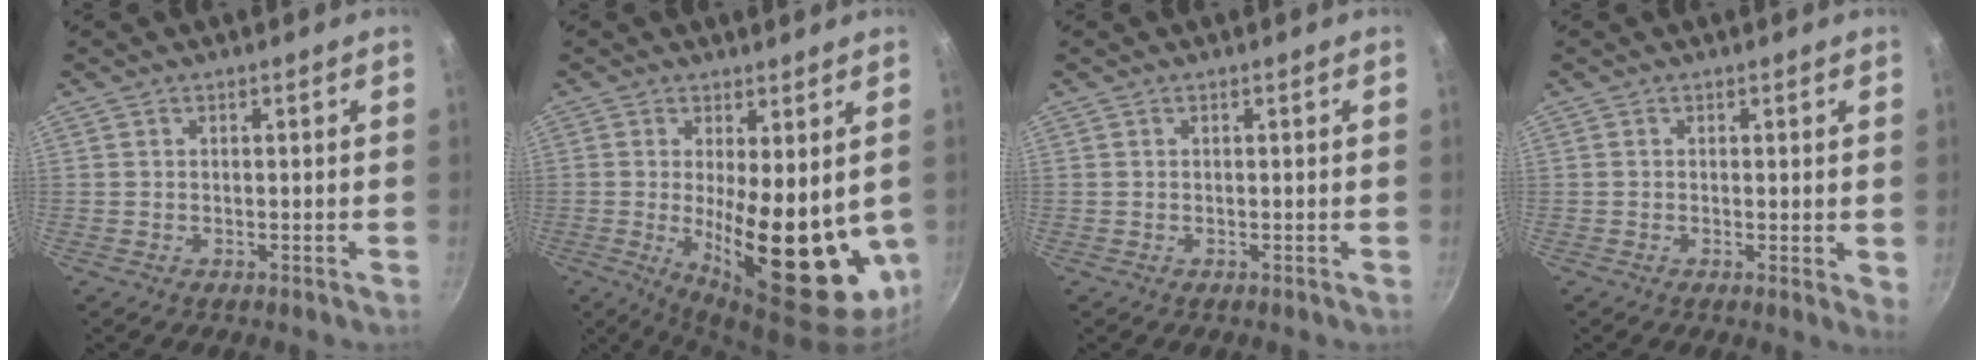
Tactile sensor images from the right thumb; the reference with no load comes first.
{"total": 18.2, "force": [-0.2, 6.7, 17.0], "torque": [-0.218, -0.033, 0.014]}
{"total": 0.0}
{"total": 2.1, "force": [0.6, 0.7, 1.9], "torque": [-0.023, -0.002, 0.004]}